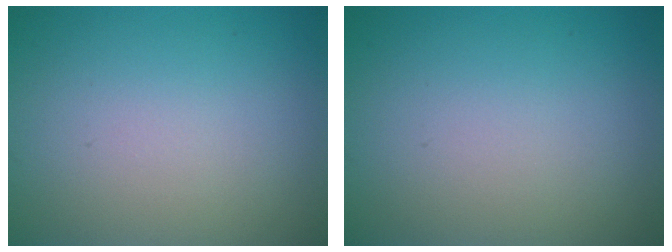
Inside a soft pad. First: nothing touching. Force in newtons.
{"total": 0.0}